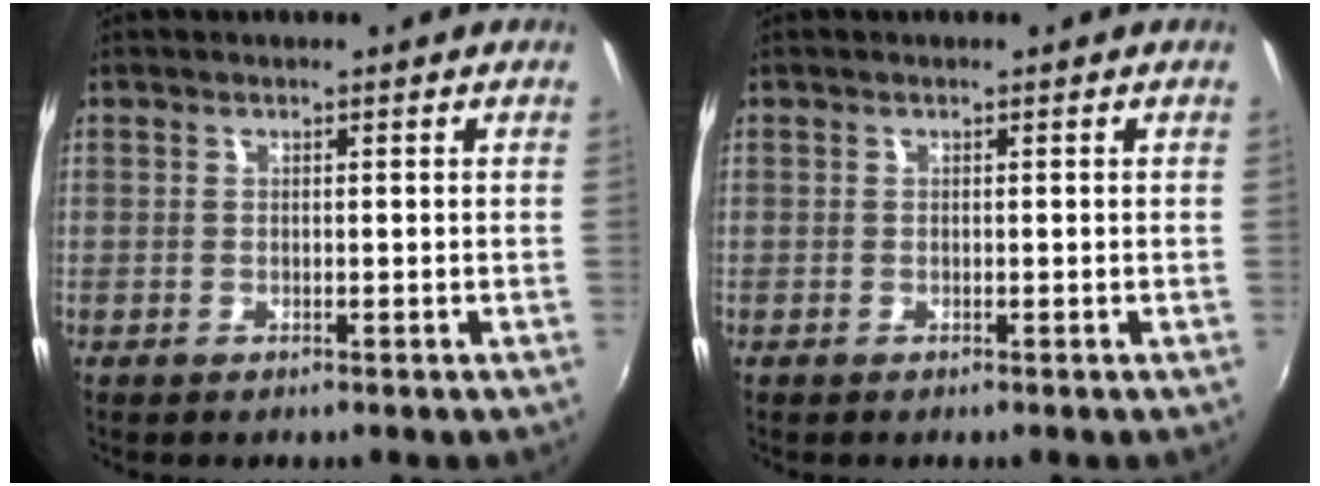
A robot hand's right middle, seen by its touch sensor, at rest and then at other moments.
{"total": 0.0}